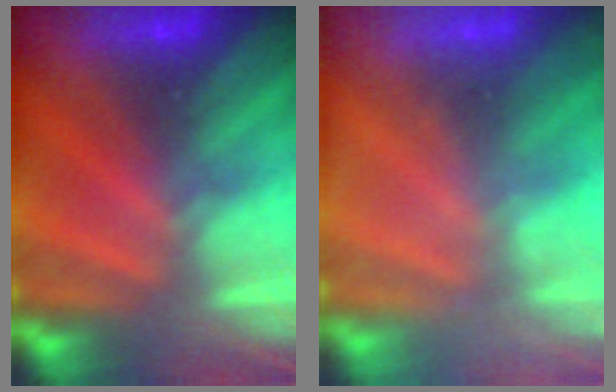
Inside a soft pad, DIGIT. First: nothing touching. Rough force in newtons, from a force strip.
{"total": 2.1}